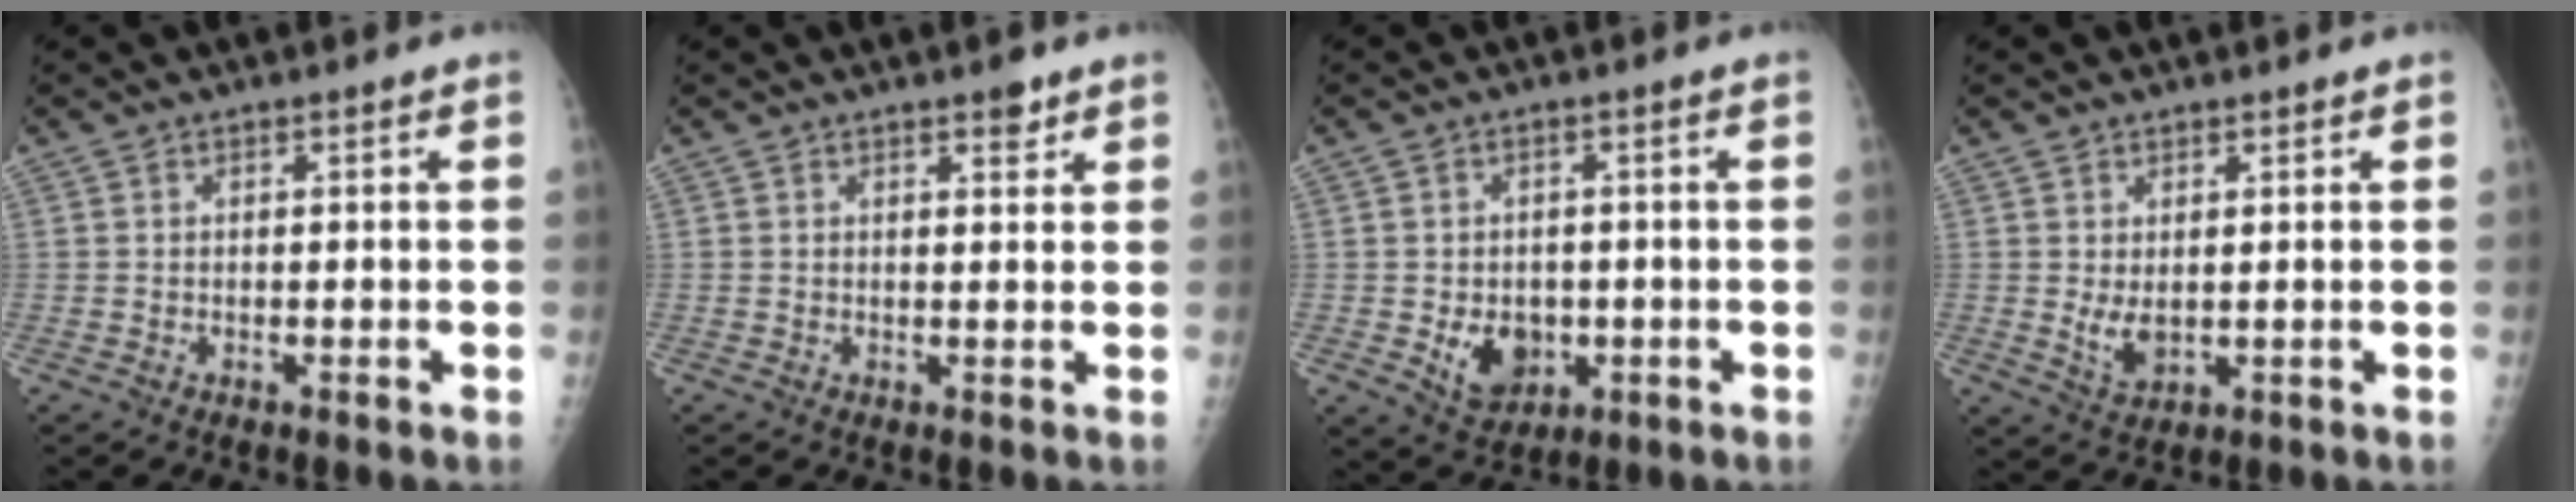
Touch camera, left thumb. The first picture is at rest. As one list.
[{"total": 2.2, "force": [1.6, 0.9, 1.3], "torque": [-0.009, -0.008, 0.021]}, {"total": 6.8, "force": [-1.3, 5.3, 4.0], "torque": [-0.037, -0.002, -0.005]}, {"total": 3.5, "force": [0.7, 2.2, 2.7], "torque": [-0.043, -0.013, 0.021]}]